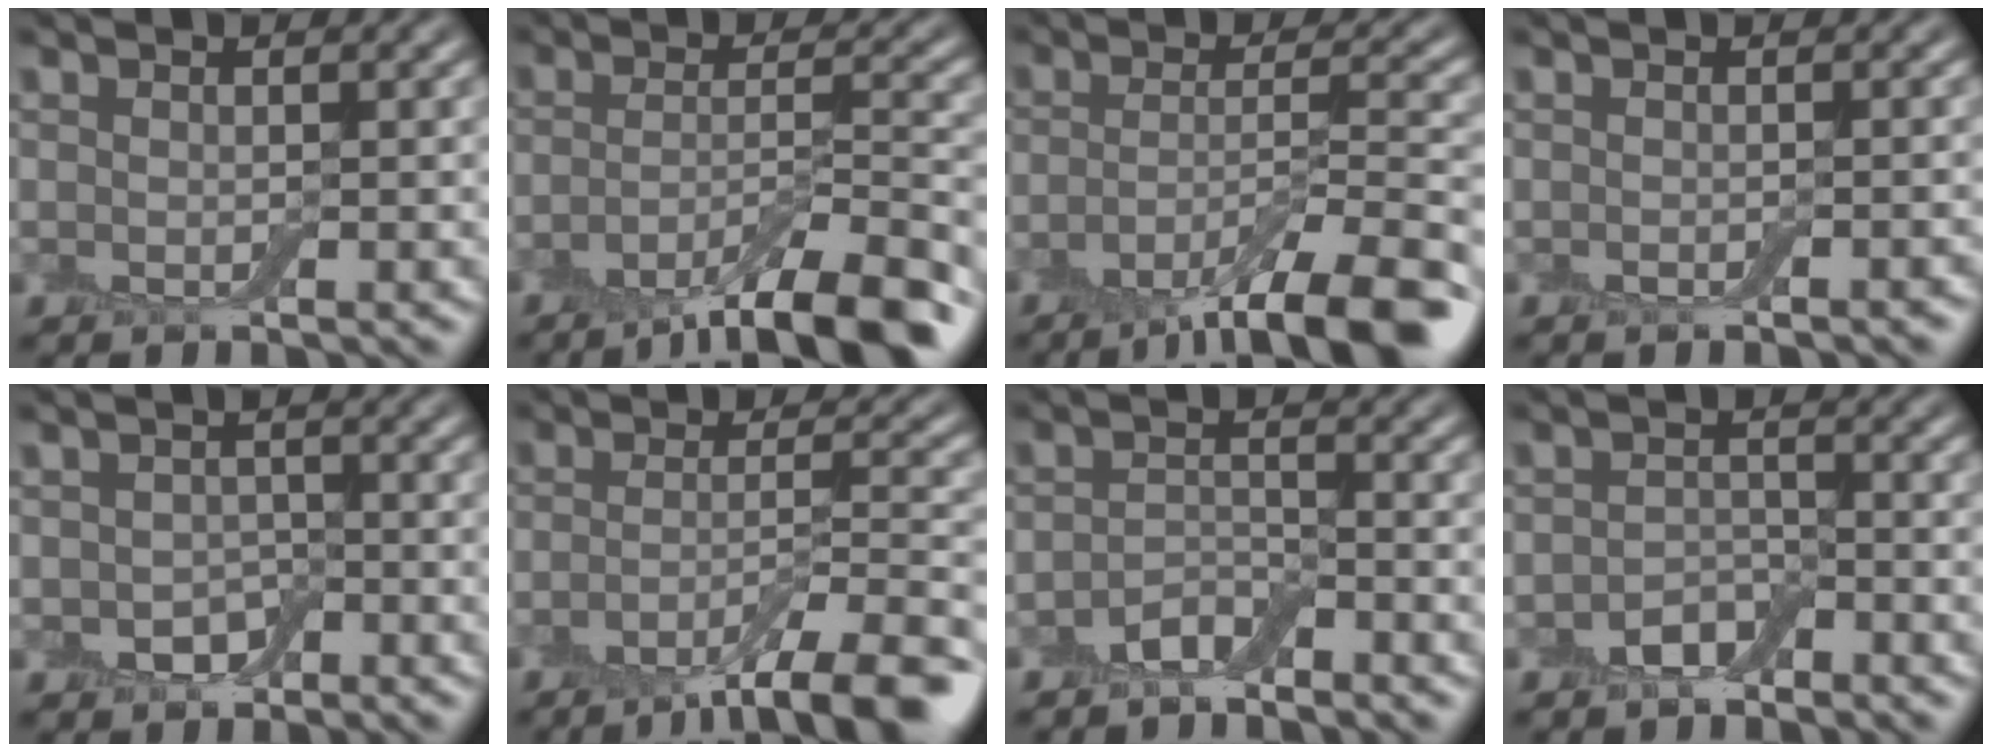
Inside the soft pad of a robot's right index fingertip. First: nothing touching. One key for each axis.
{"total": 8.7, "fx": -5.5, "fy": 2.1, "fz": 6.3, "tx": -0.090, "ty": 0.001, "tz": -0.095}
{"total": 9.7, "fx": -5.9, "fy": 2.3, "fz": 7.3, "tx": -0.101, "ty": 0.000, "tz": -0.101}
{"total": 0.8, "fx": -0.6, "fy": 0.2, "fz": 0.6, "tx": -0.005, "ty": 0.001, "tz": -0.009}
{"total": 2.4, "fx": -0.8, "fy": 1.8, "fz": 1.4, "tx": -0.024, "ty": -0.005, "tz": -0.017}
{"total": 8.7, "fx": -5.3, "fy": 2.1, "fz": 6.6, "tx": -0.091, "ty": -0.002, "tz": -0.089}
{"total": 2.2, "fx": -1.8, "fy": 0.8, "fz": 1.0, "tx": -0.018, "ty": 0.008, "tz": -0.036}
{"total": 1.9, "fx": -1.5, "fy": 1.0, "fz": 0.8, "tx": -0.013, "ty": 0.008, "tz": -0.028}